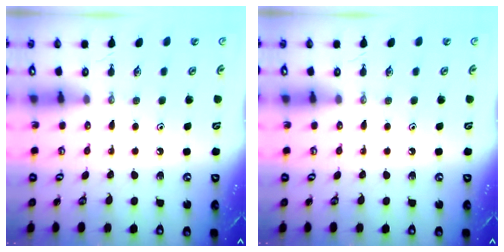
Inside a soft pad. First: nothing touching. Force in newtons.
{"total": 0.0}